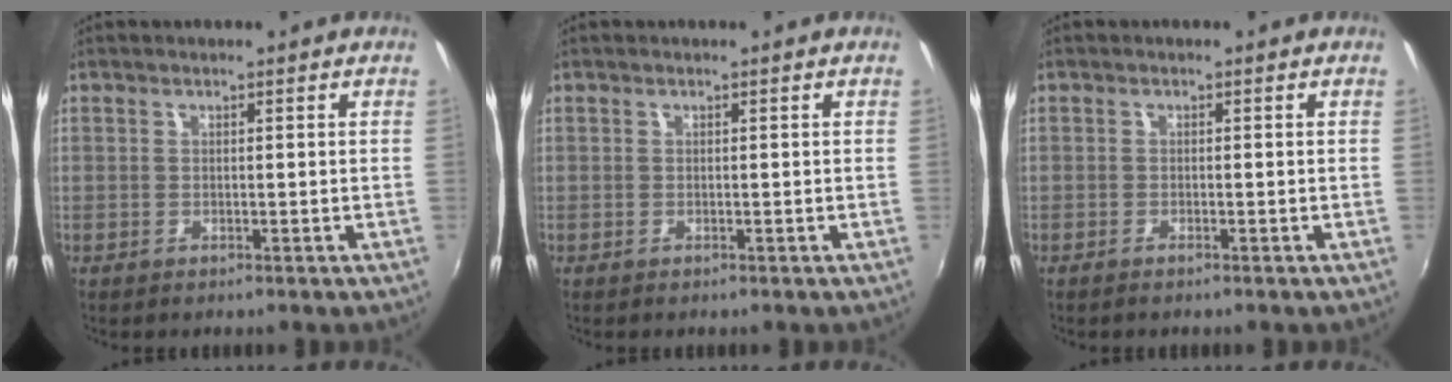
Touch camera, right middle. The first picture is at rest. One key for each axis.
{"total": 0.0}
{"total": 0.9, "fx": -0.7, "fy": 0.0, "fz": 0.5, "tx": -0.009, "ty": -0.003, "tz": -0.016}